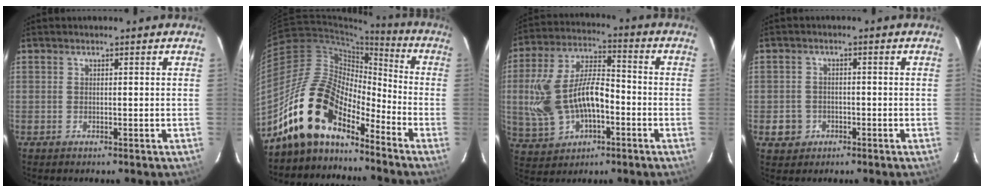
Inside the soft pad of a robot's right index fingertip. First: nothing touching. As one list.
[{"total": 15.7, "force": [-12.3, 6.1, 7.5], "torque": [-0.135, 0.011, -0.240]}, {"total": 16.9, "force": [-3.1, 9.5, 13.6], "torque": [-0.302, 0.012, -0.041]}, {"total": 4.0, "force": [-1.5, 3.7, 0.6], "torque": [-0.023, 0.011, -0.020]}]